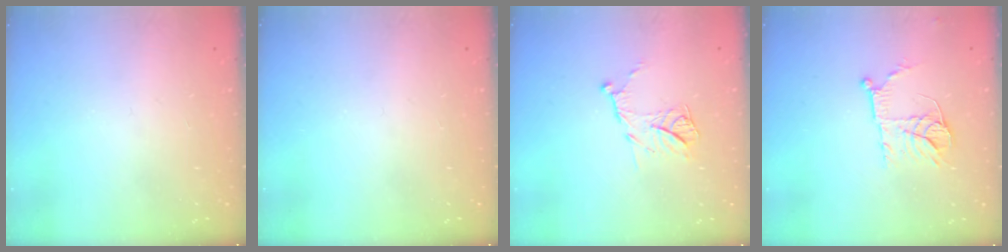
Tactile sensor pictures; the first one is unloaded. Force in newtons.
{"total": 0.0}
{"total": 11.8, "press": 11.8, "slide": 0.8}
{"total": 11.2, "press": 11.1, "slide": 0.7}